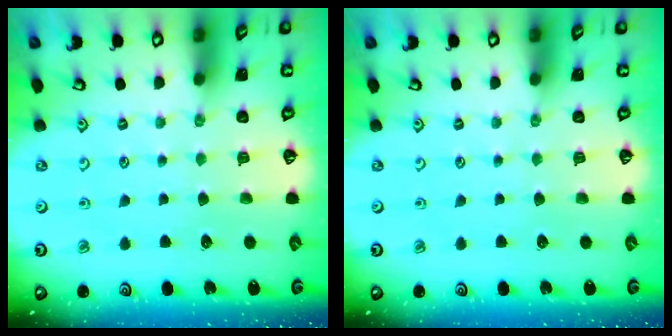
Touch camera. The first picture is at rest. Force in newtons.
{"total": 0.0}